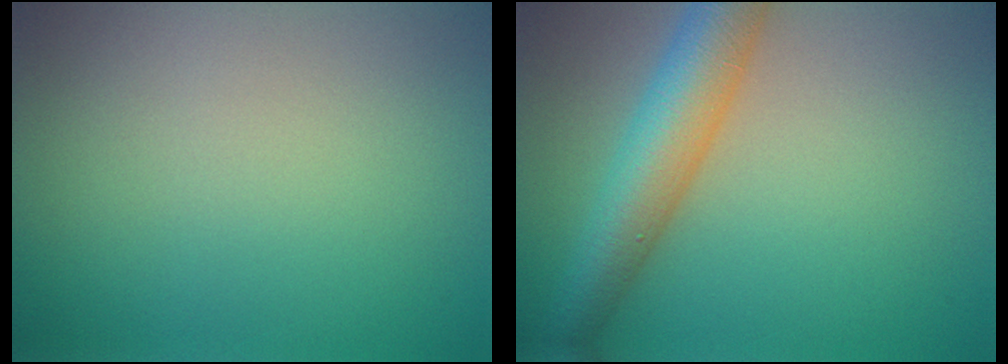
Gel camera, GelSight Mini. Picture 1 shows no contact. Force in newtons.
{"total": 6.7, "press": 6.7, "slide": 0.2}